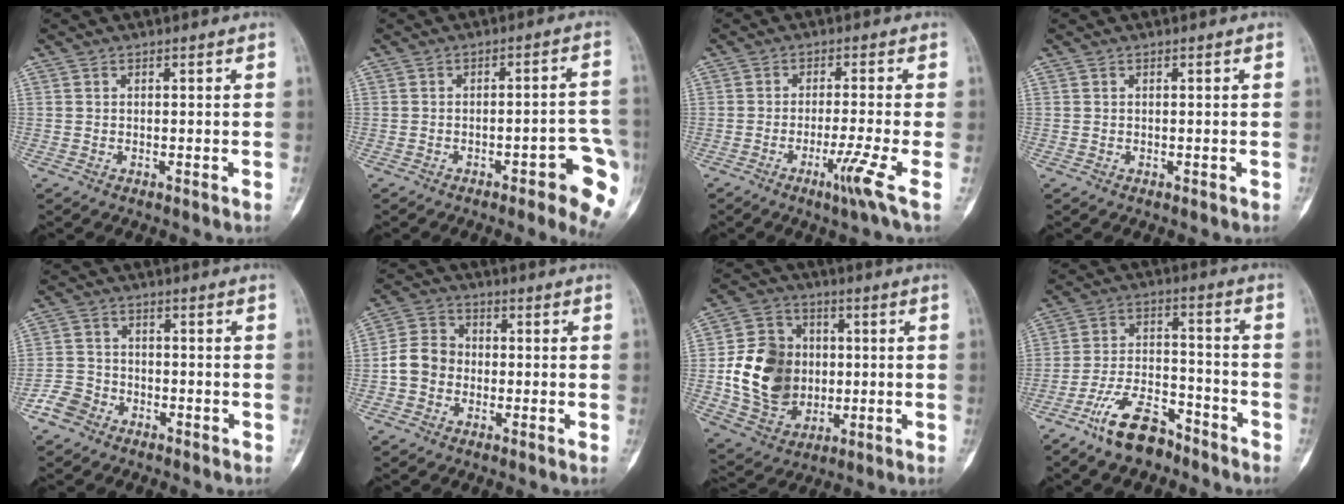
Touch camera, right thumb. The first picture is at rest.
{"total": 11.0, "force": [-5.1, 2.9, 9.3], "torque": [-0.086, 0.030, -0.058]}
{"total": 5.8, "force": [-2.7, -1.1, 5.0], "torque": [-0.094, -0.003, -0.052]}
{"total": 0.0}
{"total": 5.2, "force": [-3.3, 3.9, 1.1], "torque": [-0.003, 0.024, -0.069]}
{"total": 7.4, "force": [-1.3, 6.4, 3.6], "torque": [-0.048, 0.025, -0.037]}
{"total": 17.7, "force": [-0.5, 14.2, 10.6], "torque": [-0.154, 0.009, 0.001]}
{"total": 11.9, "force": [-8.7, 5.3, 6.2], "torque": [-0.102, 0.067, -0.162]}